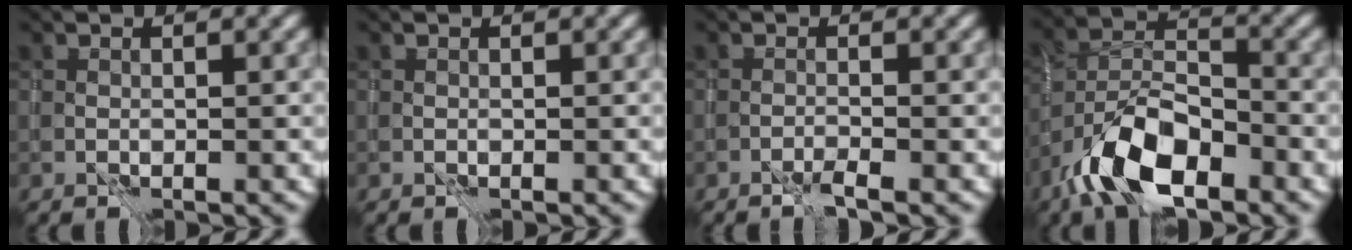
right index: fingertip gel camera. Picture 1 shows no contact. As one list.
[{"total": 0.0}, {"total": 0.9, "force": [-0.4, -0.6, 0.5], "torque": [-0.009, 0.003, -0.010]}, {"total": 8.0, "force": [-4.9, 3.2, 5.4], "torque": [-0.096, 0.007, -0.099]}]